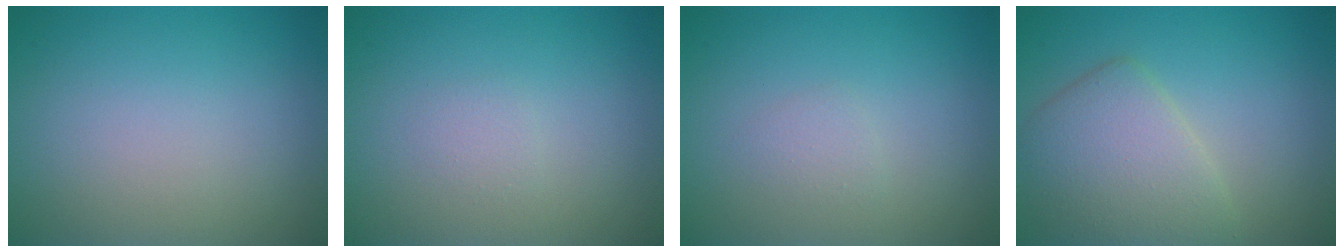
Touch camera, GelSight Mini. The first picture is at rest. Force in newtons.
{"total": 0.7, "press": 0.7, "slide": 0.0}
{"total": 0.9, "press": 0.9, "slide": 0.1}
{"total": 4.8, "press": 4.8, "slide": 0.3}